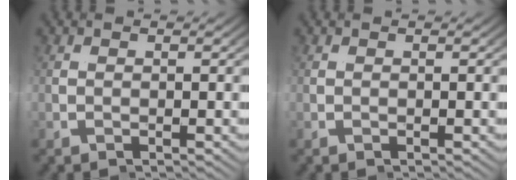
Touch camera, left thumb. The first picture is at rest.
{"total": 0.0}